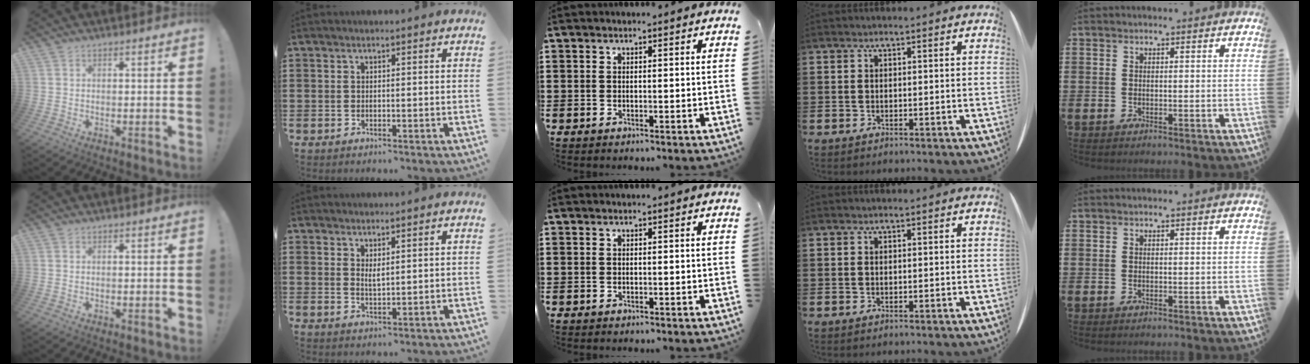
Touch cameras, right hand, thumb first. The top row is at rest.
{"index": {"total": 1.9, "force": [1.2, 0.5, 1.3], "torque": [-0.028, 0.001, 0.022]}}